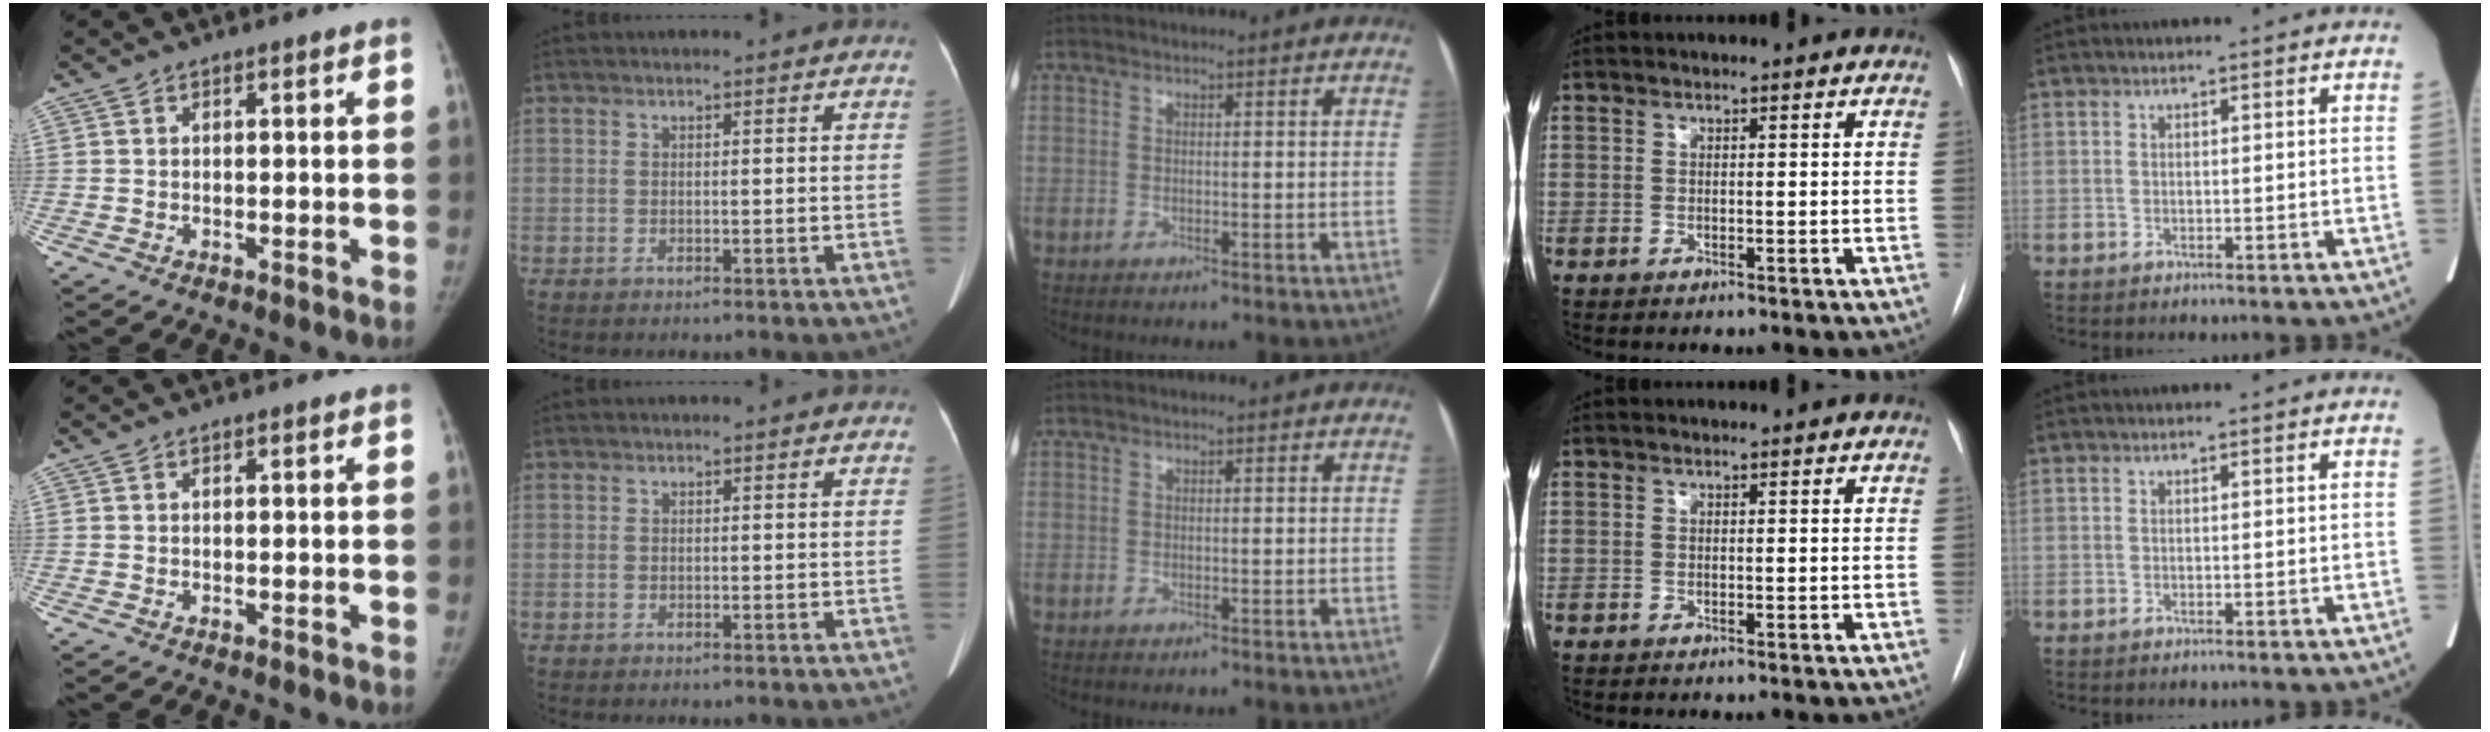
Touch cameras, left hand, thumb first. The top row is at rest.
{}